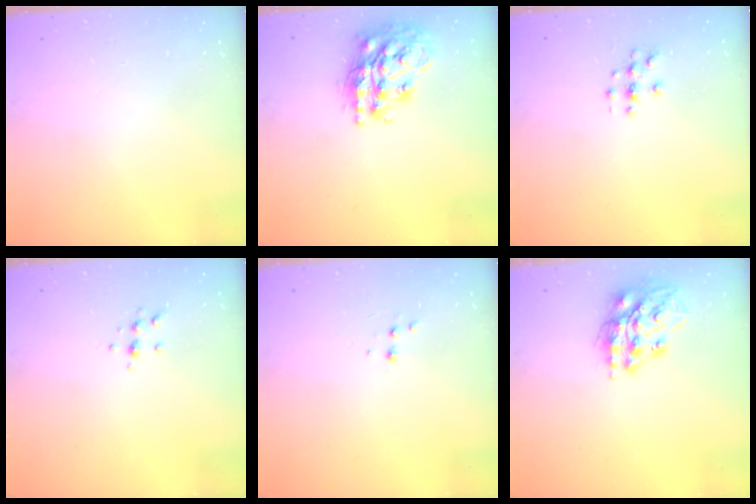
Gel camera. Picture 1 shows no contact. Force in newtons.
{"total": 19.3, "press": 19.3, "slide": 1.4}
{"total": 2.7, "press": 2.7, "slide": 0.3}
{"total": 5.4, "press": 5.4, "slide": 0.7}
{"total": 1.9, "press": 1.9, "slide": 0.2}
{"total": 15.4, "press": 15.3, "slide": 1.9}